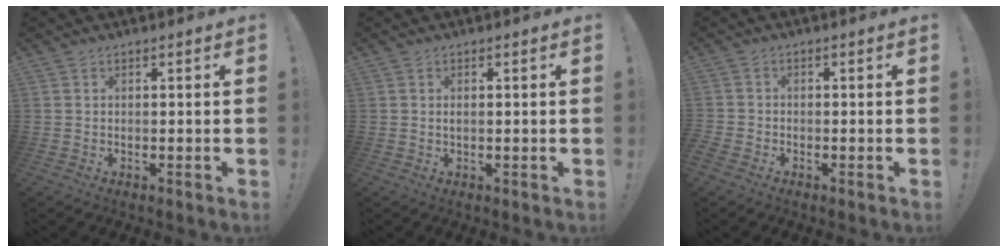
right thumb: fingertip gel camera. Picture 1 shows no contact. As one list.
[{"total": 0.5, "force": [-0.1, 0.1, 0.5], "torque": [-0.015, 0.002, -0.001]}, {"total": 2.0, "force": [-1.5, 1.2, 0.4], "torque": [-0.003, 0.007, -0.027]}]